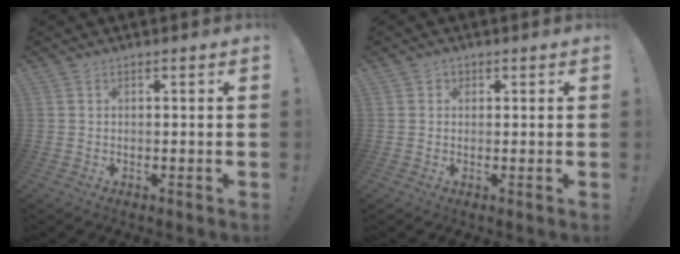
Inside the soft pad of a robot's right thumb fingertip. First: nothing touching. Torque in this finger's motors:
{"motor_torque": [-0.13, 0.21, 0.17, -0.02, -0.01]}